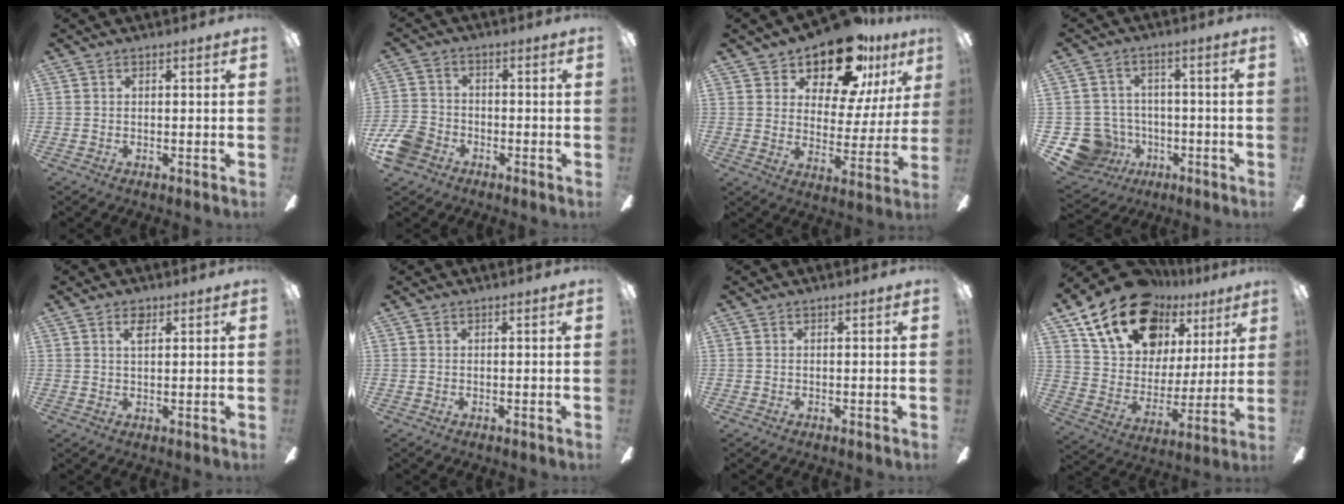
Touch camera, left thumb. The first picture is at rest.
{"total": 8.0, "force": [-4.3, 5.8, 3.4], "torque": [-0.087, 0.028, -0.084]}
{"total": 17.7, "force": [13.2, 7.7, 9.0], "torque": [-0.154, -0.079, 0.225]}
{"total": 11.1, "force": [-4.2, 9.7, 3.5], "torque": [-0.103, 0.026, -0.069]}
{"total": 3.2, "force": [1.7, 1.4, 2.3], "torque": [-0.035, -0.001, 0.026]}
{"total": 0.0}
{"total": 0.0}
{"total": 21.2, "force": [14.4, 12.3, 9.5], "torque": [-0.176, -0.077, 0.265]}